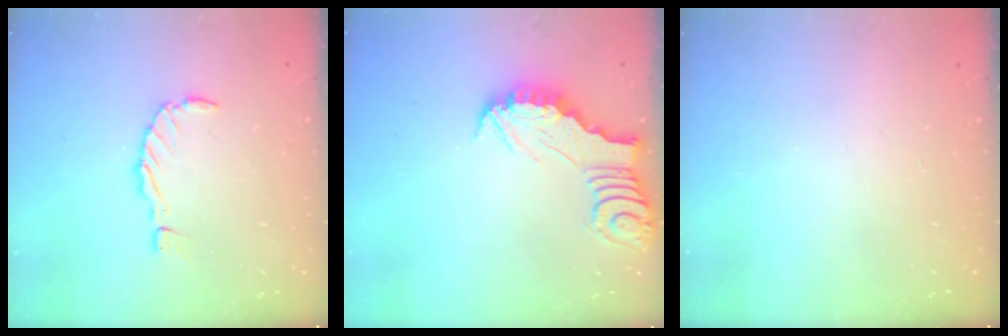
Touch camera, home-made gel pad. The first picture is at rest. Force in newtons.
{"total": 2.9, "press": 2.9, "slide": 0.3}
{"total": 1.6, "press": 1.5, "slide": 0.3}